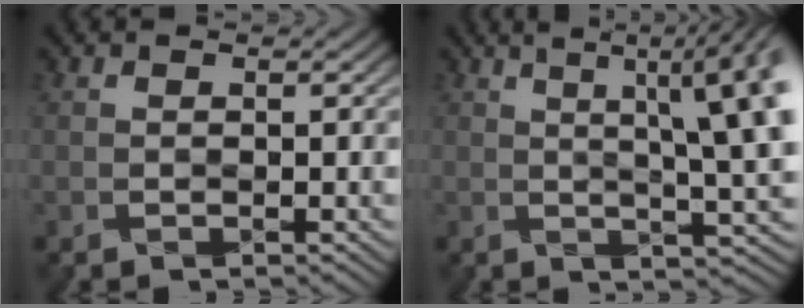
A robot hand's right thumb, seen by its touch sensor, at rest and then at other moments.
{"total": 12.9, "force": [2.9, 3.5, 12.1], "torque": [-0.126, 0.036, 0.045]}